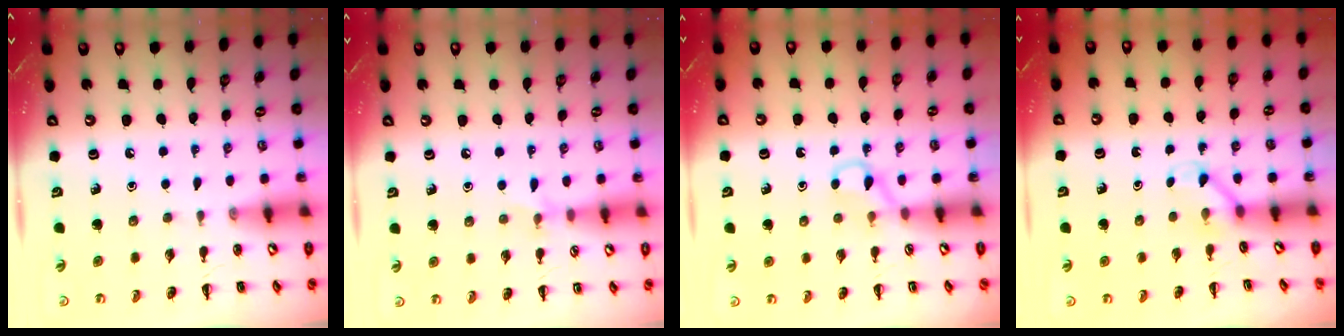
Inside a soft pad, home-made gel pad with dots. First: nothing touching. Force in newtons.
{"total": 5.1, "press": 4.8, "slide": 1.8}
{"total": 4.7, "press": 4.5, "slide": 1.2}
{"total": 2.8, "press": 2.7, "slide": 0.9}